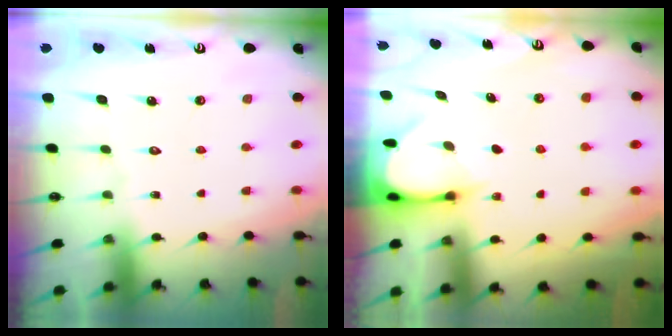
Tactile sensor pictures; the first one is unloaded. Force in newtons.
{"total": 3.5, "press": 3.5, "slide": 0.3}